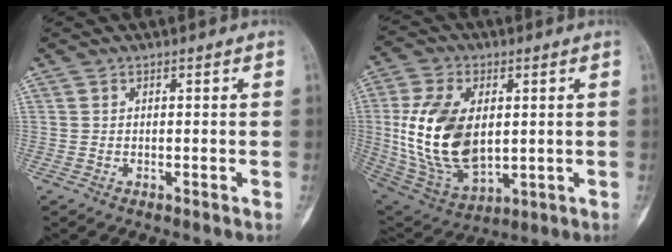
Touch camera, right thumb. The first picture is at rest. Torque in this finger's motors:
{"motor_torque": [2.31, 2.20, 1.32, -1.44, 0.49]}